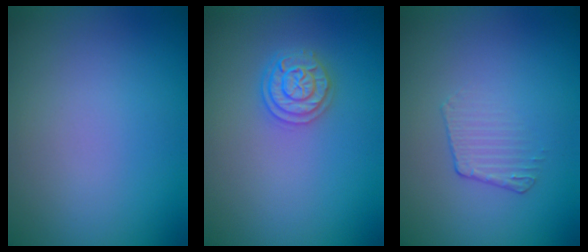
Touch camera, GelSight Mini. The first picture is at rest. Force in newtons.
{"total": 2.4, "press": 2.4, "slide": 0.4}
{"total": 1.5, "press": 0.7, "slide": 1.4}